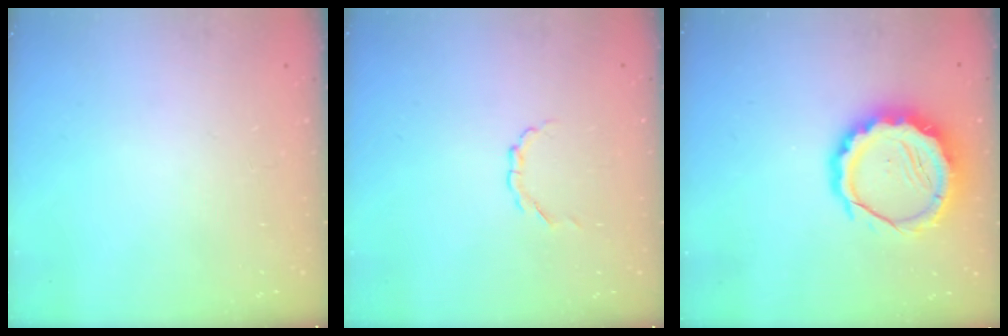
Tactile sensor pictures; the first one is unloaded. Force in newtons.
{"total": 2.1, "press": 2.0, "slide": 0.6}
{"total": 13.5, "press": 13.1, "slide": 3.3}